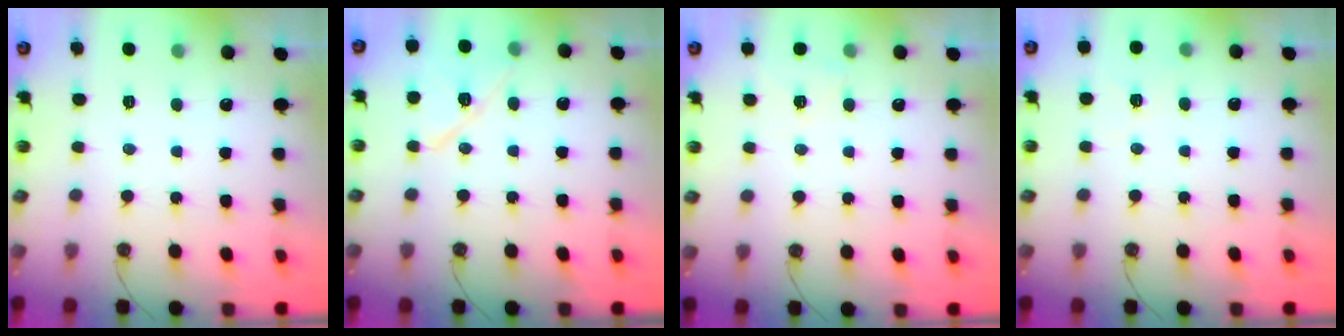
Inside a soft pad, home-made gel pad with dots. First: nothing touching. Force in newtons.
{"total": 11.1, "press": 11.0, "slide": 1.1}
{"total": 4.4, "press": 3.7, "slide": 2.5}
{"total": 3.8, "press": 3.3, "slide": 1.9}